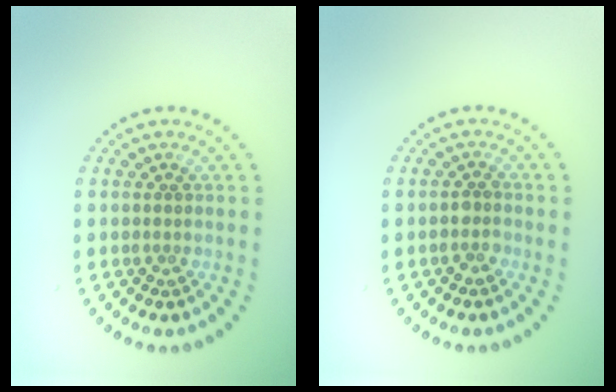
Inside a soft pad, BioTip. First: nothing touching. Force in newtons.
{"total": 1.3, "press": 1.1, "slide": 0.6}